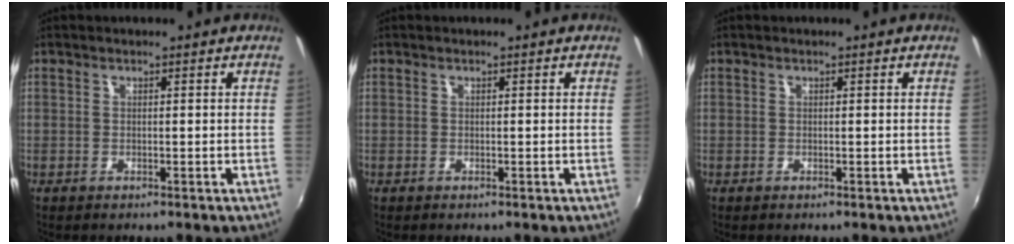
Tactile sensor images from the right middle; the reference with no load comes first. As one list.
[{"total": 0.0}, {"total": 0.0}]